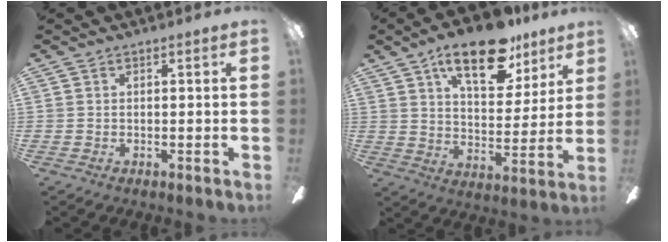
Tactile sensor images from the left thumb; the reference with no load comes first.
{"total": 18.8, "force": [12.3, 8.2, 11.6], "torque": [-0.174, -0.060, 0.204]}